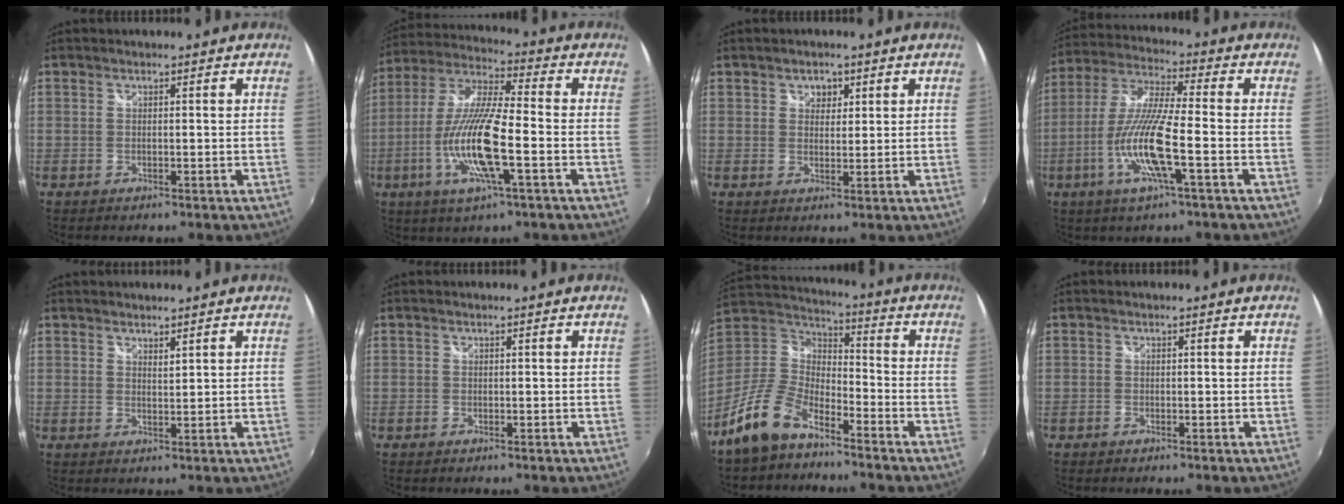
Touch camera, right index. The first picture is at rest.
{"total": 16.3, "force": [-5.2, 2.6, 15.2], "torque": [-0.307, -0.018, -0.101]}
{"total": 2.6, "force": [1.2, 2.1, 0.9], "torque": [-0.006, 0.006, 0.020]}
{"total": 13.4, "force": [-4.9, 1.0, 12.4], "torque": [-0.255, -0.012, -0.094]}
{"total": 1.5, "force": [1.3, 0.3, 0.6], "torque": [-0.007, 0.000, 0.022]}
{"total": 0.0}
{"total": 12.7, "force": [-8.6, 5.6, 7.6], "torque": [-0.174, 0.005, -0.170]}
{"total": 0.7, "force": [-0.6, 0.4, 0.0], "torque": [-0.003, -0.002, -0.014]}